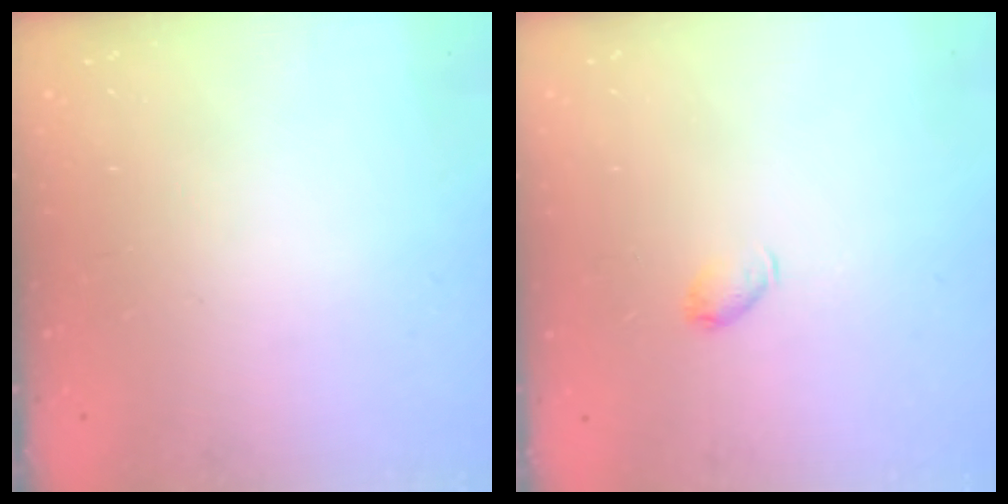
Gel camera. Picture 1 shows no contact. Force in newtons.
{"total": 3.2, "press": 3.1, "slide": 0.6}